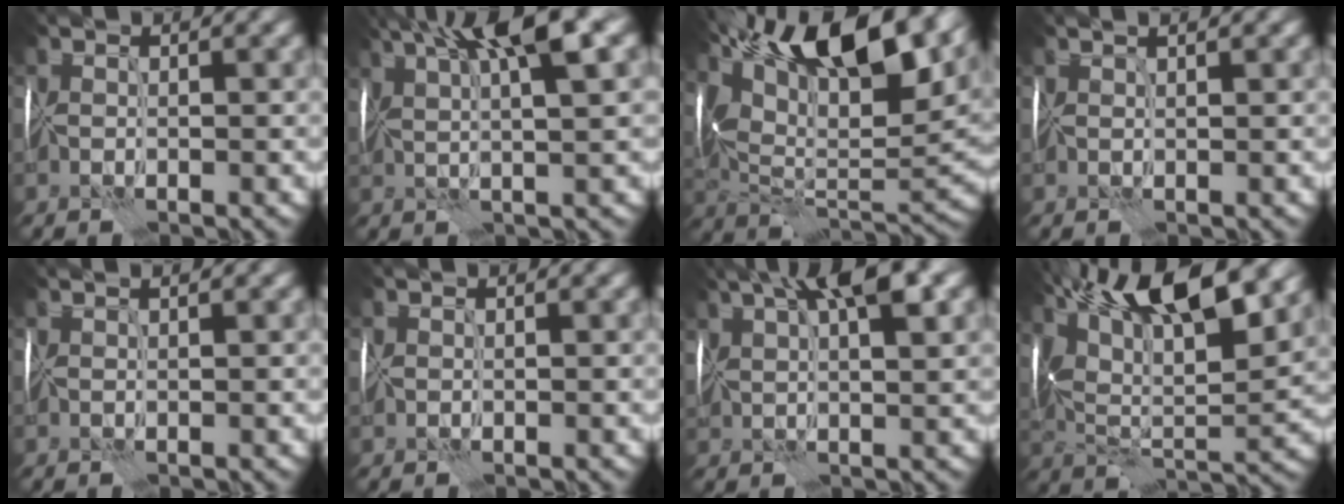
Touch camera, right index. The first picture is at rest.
{"total": 9.7, "force": [5.0, 1.9, 8.0], "torque": [-0.114, 0.024, 0.076]}
{"total": 16.7, "force": [8.3, 7.5, 12.4], "torque": [-0.217, 0.047, 0.135]}
{"total": 1.9, "force": [1.3, 0.5, 1.2], "torque": [-0.005, 0.014, 0.010]}
{"total": 1.2, "force": [0.9, 0.2, 0.8], "torque": [-0.002, 0.008, 0.006]}
{"total": 1.7, "force": [0.1, 1.3, 1.0], "torque": [-0.012, -0.001, 0.001]}
{"total": 9.5, "force": [4.9, 3.0, 7.6], "torque": [-0.118, 0.028, 0.070]}
{"total": 13.2, "force": [6.9, 4.9, 10.1], "torque": [-0.178, 0.020, 0.117]}